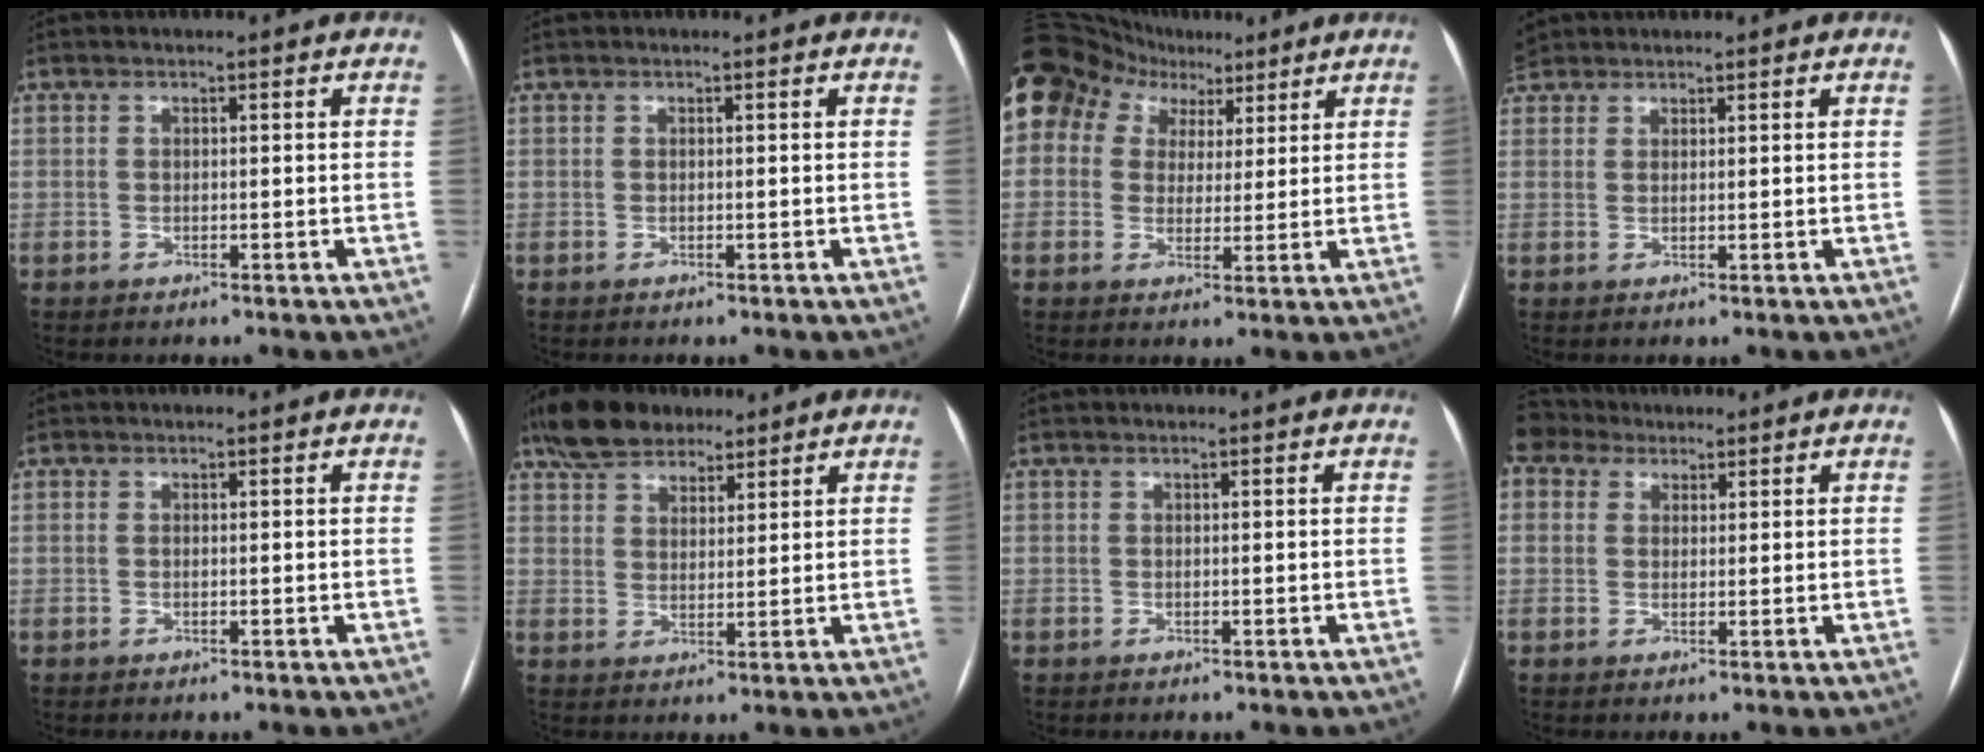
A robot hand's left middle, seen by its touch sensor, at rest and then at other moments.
{"total": 0.0}
{"total": 23.8, "force": [12.6, 17.7, 9.8], "torque": [-0.289, 0.104, 0.233]}
{"total": 3.6, "force": [3.0, 1.8, 0.5], "torque": [-0.016, 0.016, 0.060]}
{"total": 0.0}
{"total": 8.7, "force": [6.9, 4.1, 3.5], "torque": [-0.066, 0.024, 0.124]}
{"total": 0.0}
{"total": 5.0, "force": [3.7, 3.2, 0.8], "torque": [-0.026, 0.031, 0.073]}